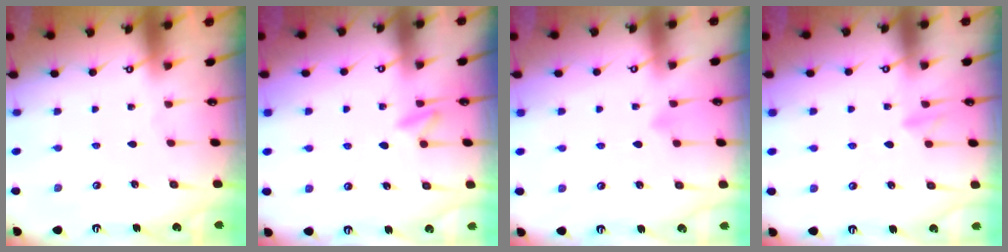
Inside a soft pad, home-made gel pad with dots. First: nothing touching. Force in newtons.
{"total": 7.8, "press": 7.7, "slide": 1.5}
{"total": 3.7, "press": 3.6, "slide": 0.2}
{"total": 8.3, "press": 8.2, "slide": 1.3}